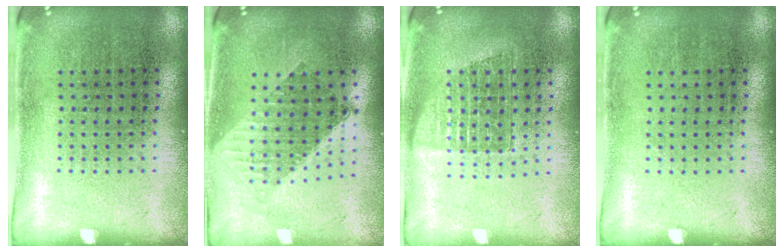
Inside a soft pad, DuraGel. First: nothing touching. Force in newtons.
{"total": 1.6, "press": 1.3, "slide": 1.0}
{"total": 1.2, "press": 1.1, "slide": 0.6}
{"total": 0.0}